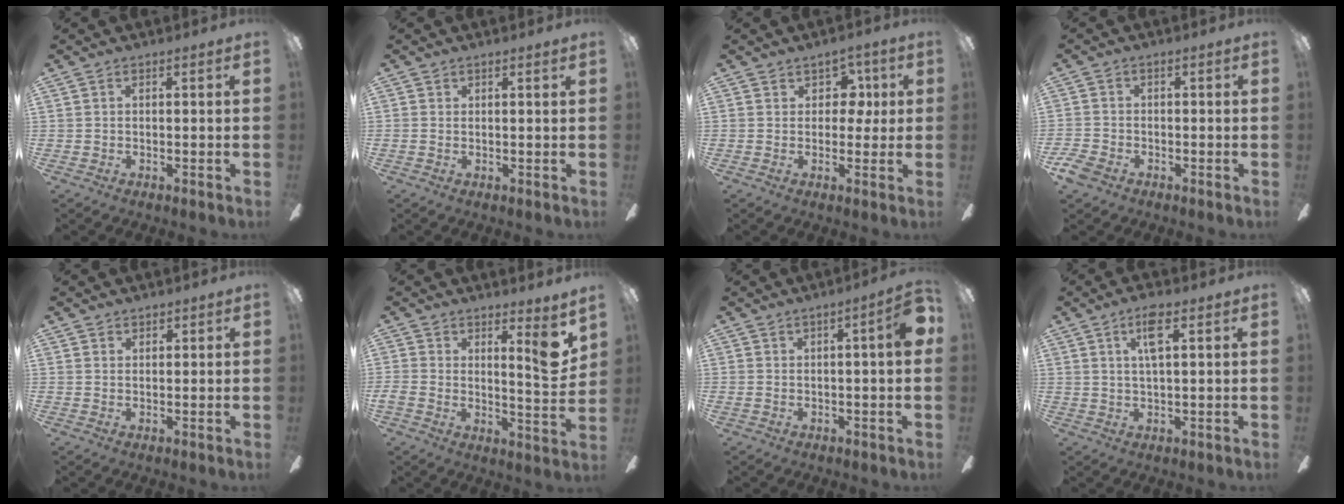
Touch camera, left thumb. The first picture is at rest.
{"total": 0.8, "force": [0.5, -0.1, 0.6], "torque": [-0.012, -0.002, 0.009]}
{"total": 5.4, "force": [2.0, 4.1, 3.0], "torque": [-0.026, -0.002, 0.031]}
{"total": 4.1, "force": [-2.5, 2.7, 1.7], "torque": [-0.043, 0.010, -0.049]}
{"total": 1.3, "force": [1.2, 0.5, 0.0], "torque": [-0.001, 0.000, 0.022]}
{"total": 8.0, "force": [4.6, 2.3, 6.2], "torque": [-0.078, -0.036, 0.073]}
{"total": 6.1, "force": [1.3, 1.0, 5.9], "torque": [-0.092, 0.000, 0.019]}
{"total": 6.0, "force": [2.7, 1.5, 5.1], "torque": [-0.100, 0.003, 0.043]}